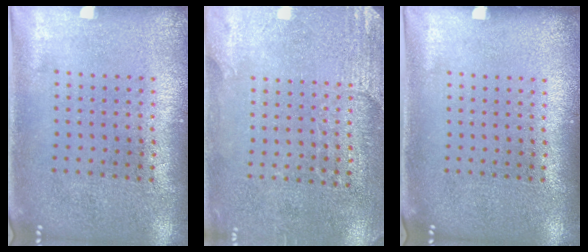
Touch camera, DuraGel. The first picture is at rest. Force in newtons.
{"total": 2.7, "press": 2.5, "slide": 1.1}
{"total": 0.0}